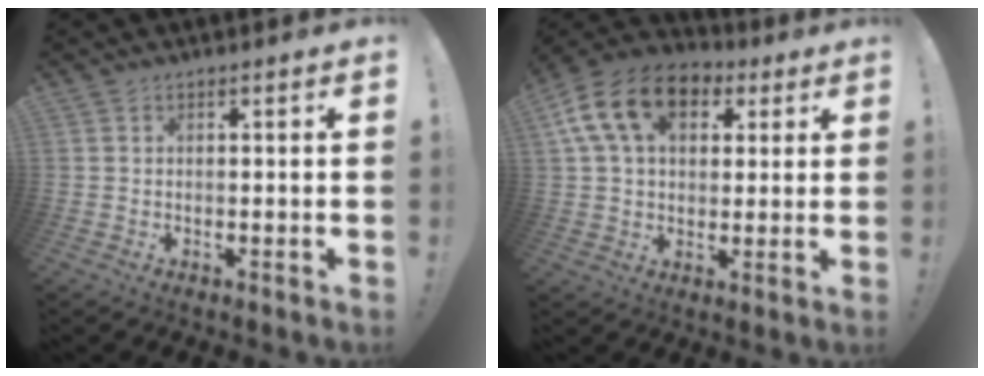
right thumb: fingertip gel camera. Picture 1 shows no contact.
{"total": 17.1, "force": [6.2, 11.6, 10.9], "torque": [-0.188, -0.004, 0.115]}